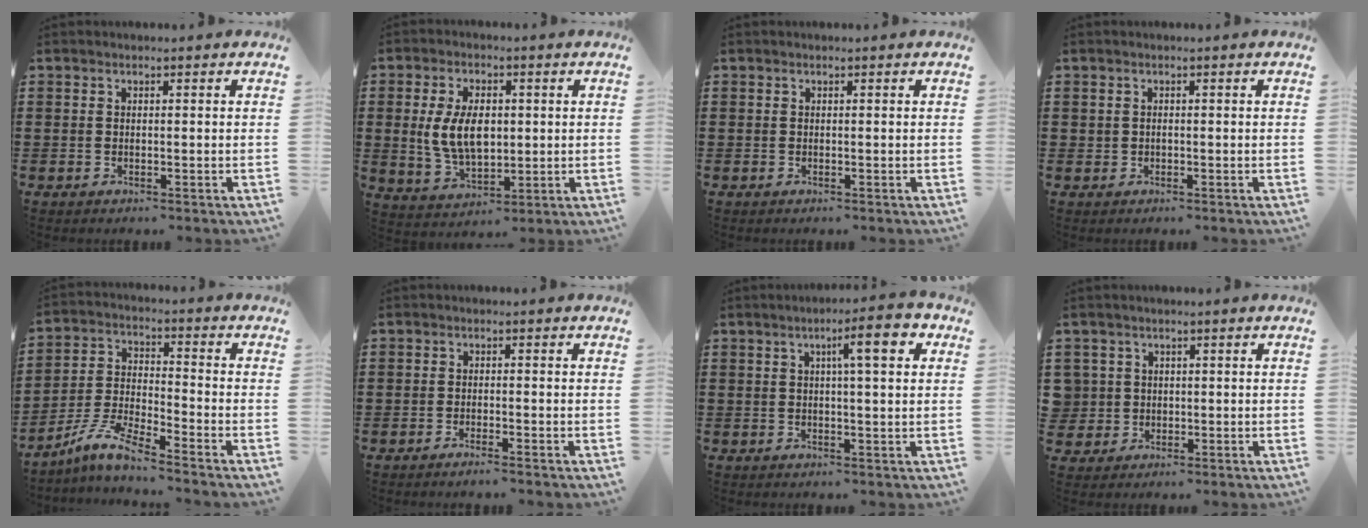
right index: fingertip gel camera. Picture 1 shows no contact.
{"total": 8.5, "force": [0.7, 5.1, 6.8], "torque": [-0.147, 0.007, 0.007]}
{"total": 0.0}
{"total": 0.6, "force": [0.1, 0.6, 0.1], "torque": [-0.004, 0.005, 0.001]}
{"total": 7.1, "force": [-6.1, 0.2, 3.5], "torque": [-0.099, -0.014, -0.127]}
{"total": 1.2, "force": [-1.1, -0.2, 0.5], "torque": [-0.009, -0.001, -0.020]}
{"total": 6.6, "force": [2.3, 0.9, 6.2], "torque": [-0.100, -0.003, 0.028]}
{"total": 2.8, "force": [0.1, 2.8, 0.2], "torque": [-0.027, 0.007, -0.002]}